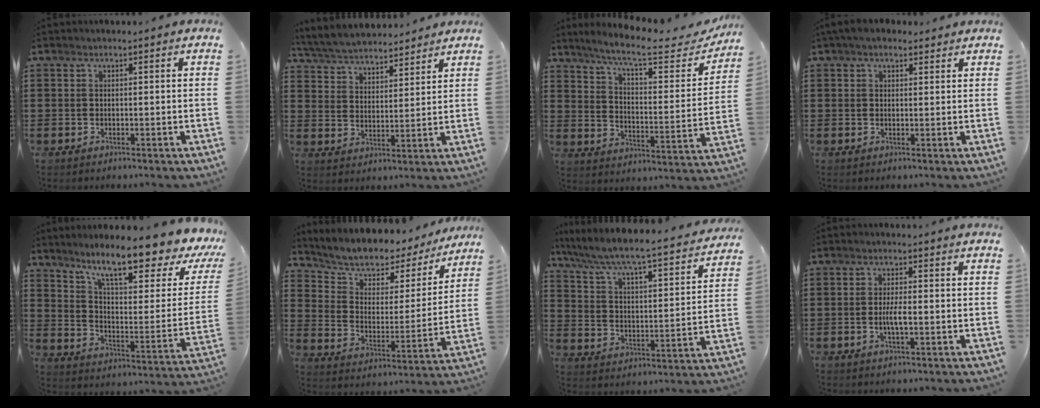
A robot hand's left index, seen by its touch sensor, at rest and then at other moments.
{"total": 5.3, "force": [5.2, 0.6, 0.7], "torque": [-0.039, -0.027, 0.091]}
{"total": 8.9, "force": [7.3, 0.7, 5.0], "torque": [-0.110, -0.044, 0.118]}
{"total": 3.6, "force": [2.8, 1.6, 1.5], "torque": [-0.038, 0.001, 0.053]}
{"total": 12.7, "force": [9.6, 1.5, 8.2], "torque": [-0.152, -0.068, 0.153]}
{"total": 5.2, "force": [4.2, 2.6, 1.3], "torque": [-0.049, -0.040, 0.067]}
{"total": 5.0, "force": [4.5, -0.1, 2.3], "torque": [-0.068, -0.046, 0.061]}
{"total": 2.9, "force": [-0.7, 0.6, 2.8], "torque": [-0.056, -0.004, -0.014]}